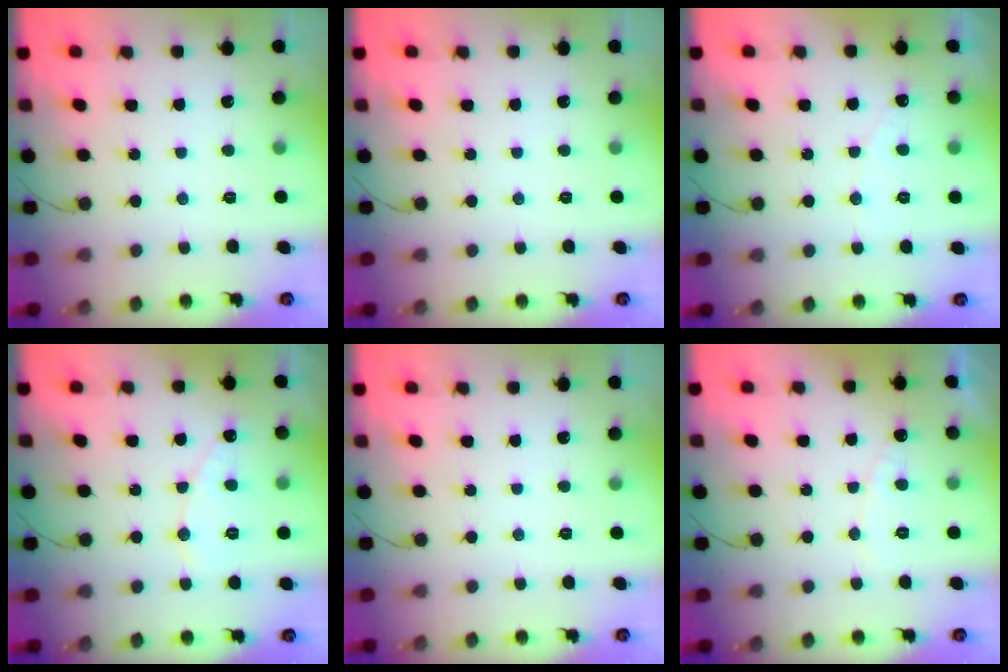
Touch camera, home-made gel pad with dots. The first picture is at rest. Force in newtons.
{"total": 0.0}
{"total": 2.7, "press": 2.7, "slide": 0.1}
{"total": 5.6, "press": 5.6, "slide": 0.5}
{"total": 0.0}
{"total": 4.9, "press": 4.8, "slide": 0.3}